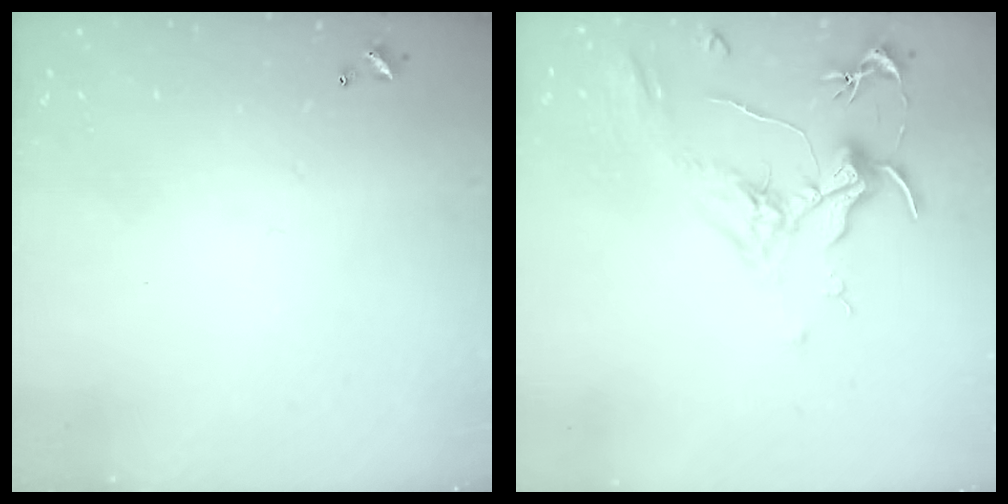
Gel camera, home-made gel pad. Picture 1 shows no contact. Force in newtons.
{"total": 2.0, "press": 1.7, "slide": 0.9}